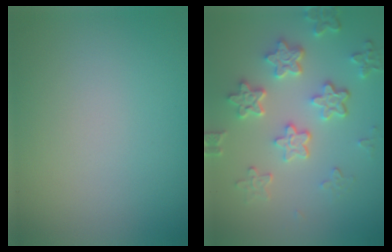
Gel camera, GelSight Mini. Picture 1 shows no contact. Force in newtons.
{"total": 5.5, "press": 4.2, "slide": 3.6}